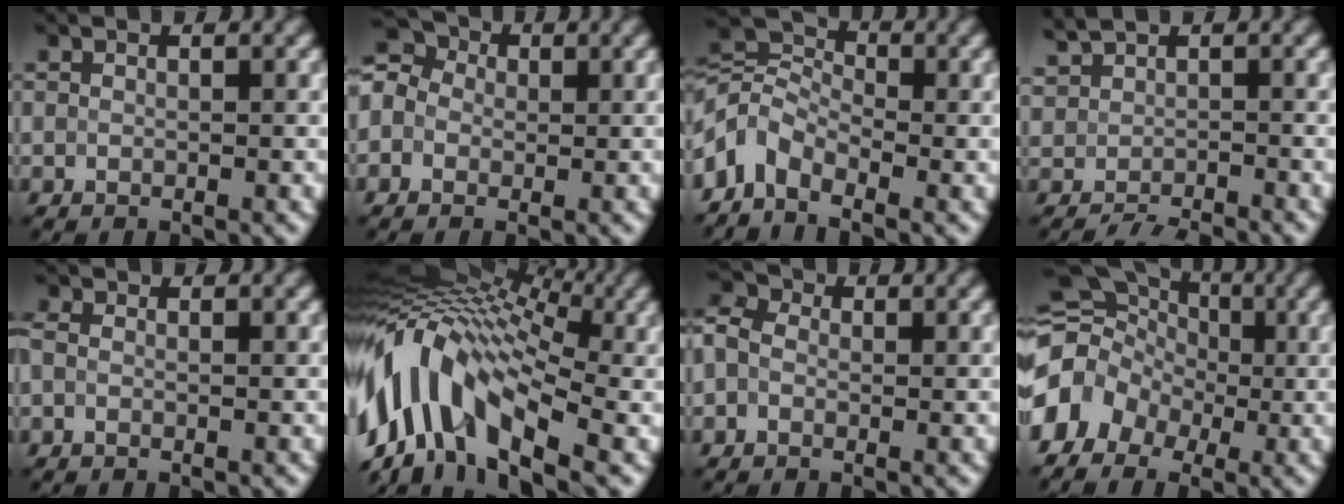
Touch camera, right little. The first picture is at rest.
{"total": 5.3, "force": [0.2, 4.5, 2.9], "torque": [-0.057, 0.035, -0.036]}
{"total": 4.9, "force": [-2.7, 3.0, 2.8], "torque": [-0.063, 0.011, -0.072]}
{"total": 2.0, "force": [-1.6, 1.0, 0.9], "torque": [-0.015, -0.008, -0.033]}
{"total": 0.7, "force": [-0.4, 0.4, 0.5], "torque": [-0.015, 0.000, -0.009]}
{"total": 13.0, "force": [-1.6, 7.1, 10.8], "torque": [-0.215, 0.035, -0.038]}
{"total": 3.3, "force": [-0.2, 2.7, 1.9], "torque": [-0.036, 0.022, -0.031]}
{"total": 7.2, "force": [-1.9, 5.8, 3.9], "torque": [-0.069, 0.012, -0.043]}